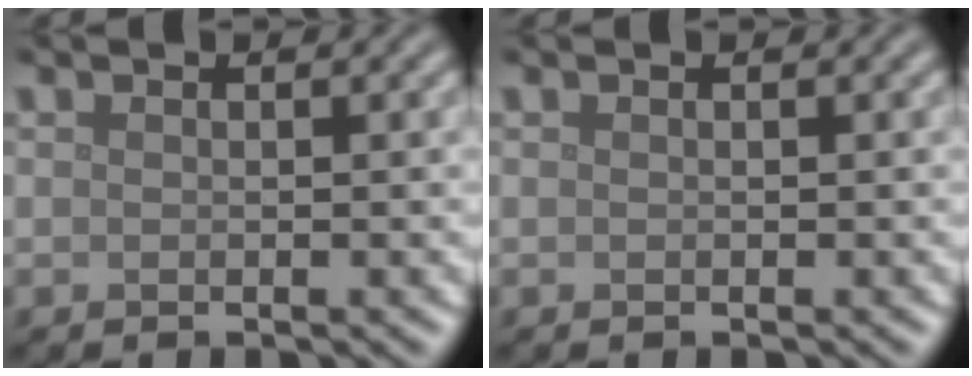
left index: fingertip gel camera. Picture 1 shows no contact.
{"total": 0.0}